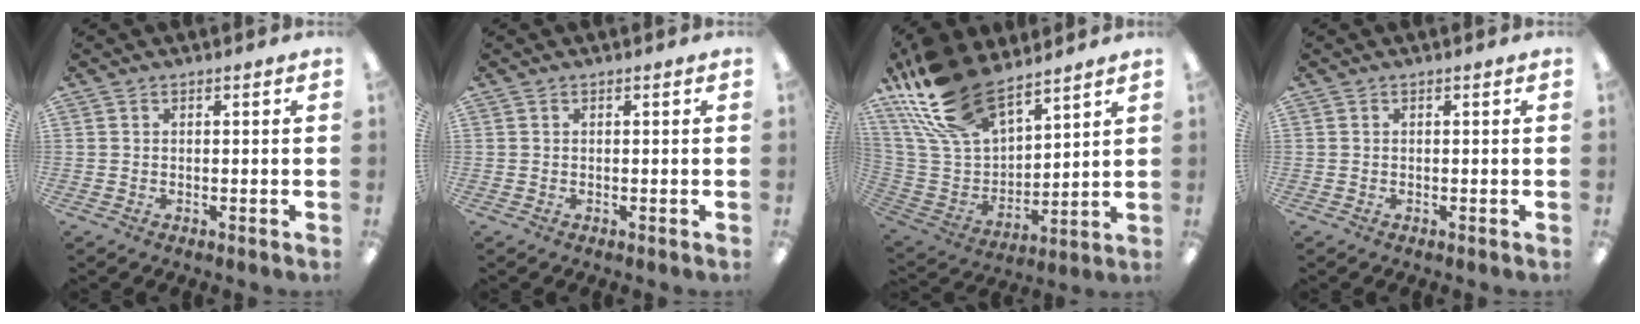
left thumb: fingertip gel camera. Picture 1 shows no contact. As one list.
[{"total": 0.0}, {"total": 22.0, "force": [15.6, 10.7, 11.1], "torque": [-0.252, -0.080, 0.291]}, {"total": 0.0}]